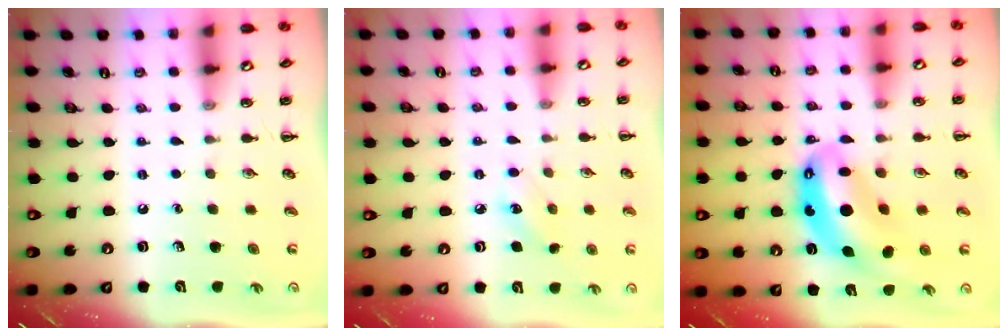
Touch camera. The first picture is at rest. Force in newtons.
{"total": 5.8, "press": 5.6, "slide": 1.6}
{"total": 12.8, "press": 12.4, "slide": 3.2}